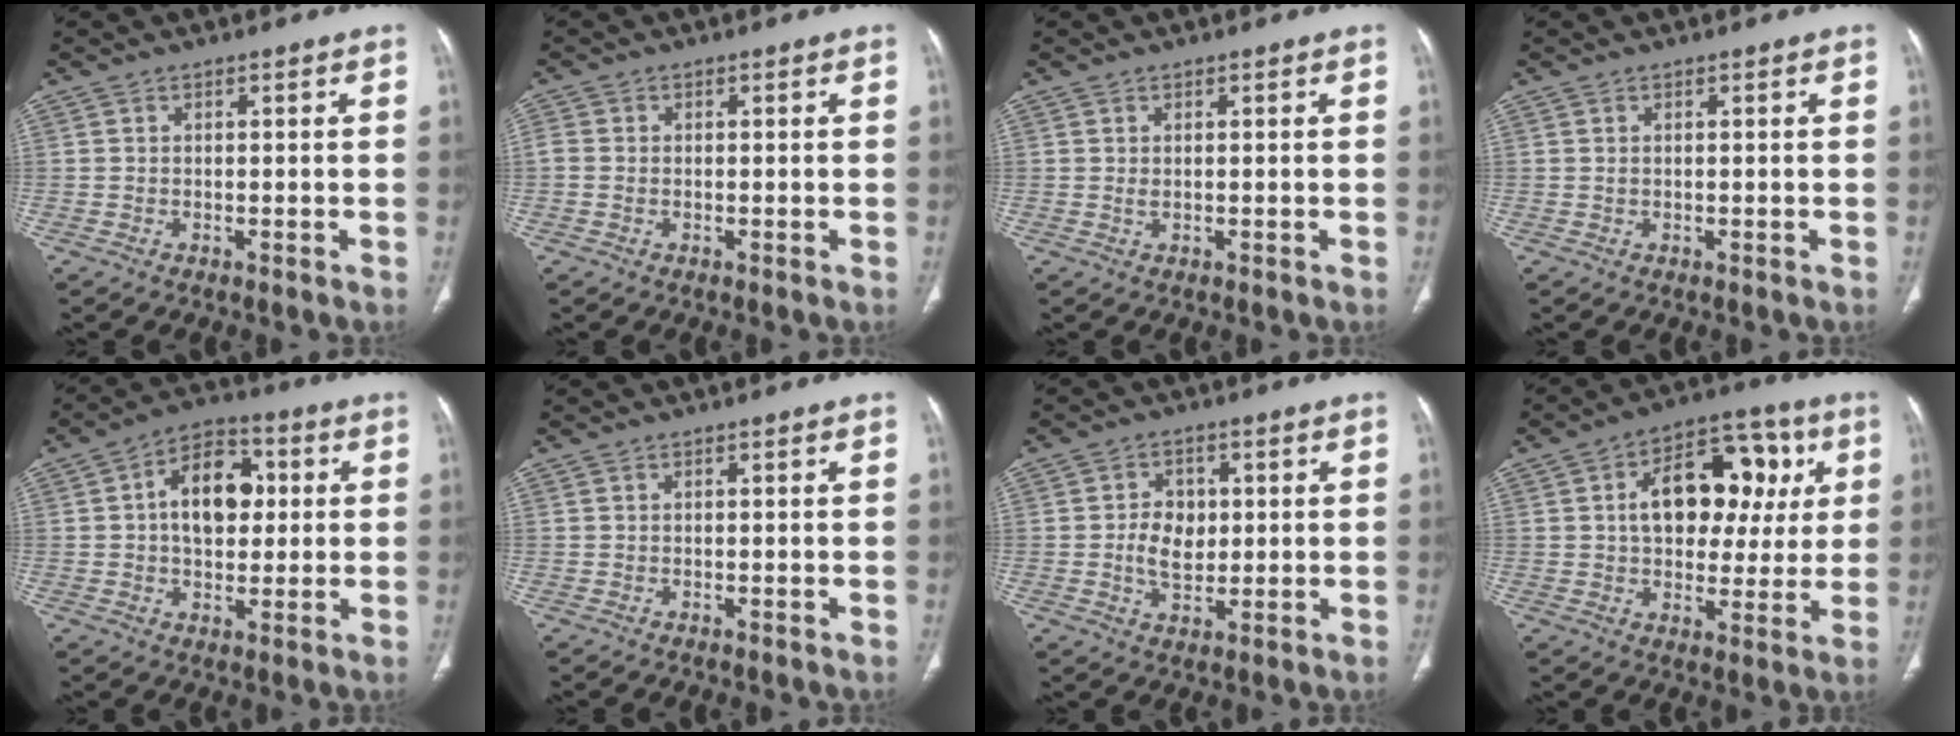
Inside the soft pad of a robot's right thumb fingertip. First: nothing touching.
{"total": 1.7, "force": [-0.3, 1.2, 1.1], "torque": [-0.032, 0.003, -0.006]}
{"total": 0.7, "force": [0.1, 0.2, 0.6], "torque": [-0.018, -0.001, 0.006]}
{"total": 0.0}
{"total": 12.8, "force": [1.8, 8.4, 9.5], "torque": [-0.117, 0.017, 0.022]}
{"total": 0.0}
{"total": 6.4, "force": [0.3, 4.7, 4.4], "torque": [-0.054, -0.004, 0.007]}
{"total": 17.7, "force": [3.7, 11.6, 12.9], "torque": [-0.139, 0.023, 0.055]}